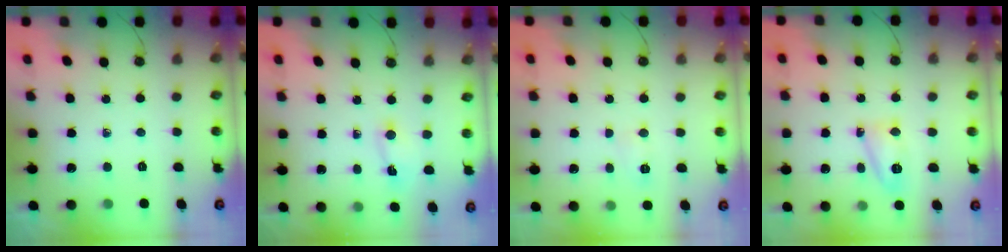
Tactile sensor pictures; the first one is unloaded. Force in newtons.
{"total": 1.6, "press": 1.3, "slide": 0.9}
{"total": 4.1, "press": 4.0, "slide": 1.0}
{"total": 9.2, "press": 9.1, "slide": 1.1}